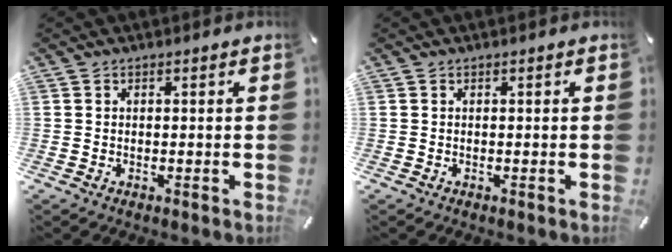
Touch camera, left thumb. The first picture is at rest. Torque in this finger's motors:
{"motor_torque": [0.00, 0.00, 0.02, -0.02, 0.00]}